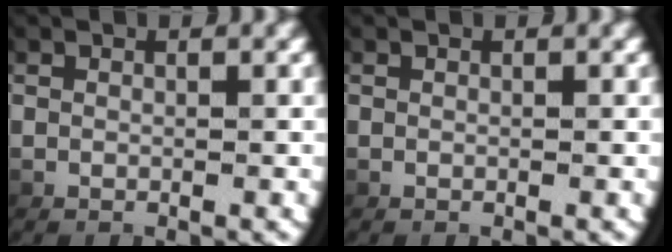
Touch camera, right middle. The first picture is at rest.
{"total": 0.0}